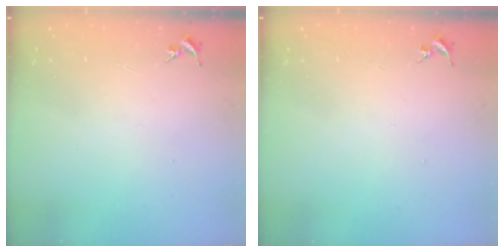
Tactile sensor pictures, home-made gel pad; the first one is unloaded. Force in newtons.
{"total": 0.0}